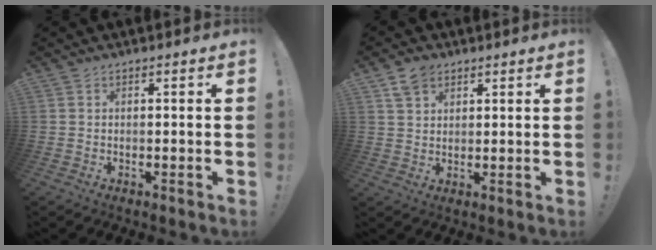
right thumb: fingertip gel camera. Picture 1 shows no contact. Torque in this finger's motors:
{"motor_torque": [-0.13, 0.02, -0.23, -0.03, -0.02]}